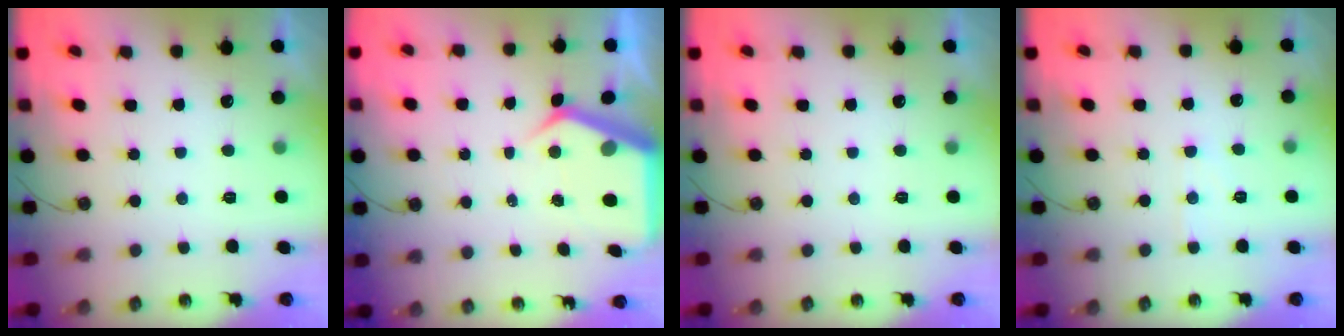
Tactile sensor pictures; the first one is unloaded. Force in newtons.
{"total": 7.0, "press": 7.0, "slide": 0.7}
{"total": 0.0}
{"total": 4.7, "press": 4.6, "slide": 0.7}